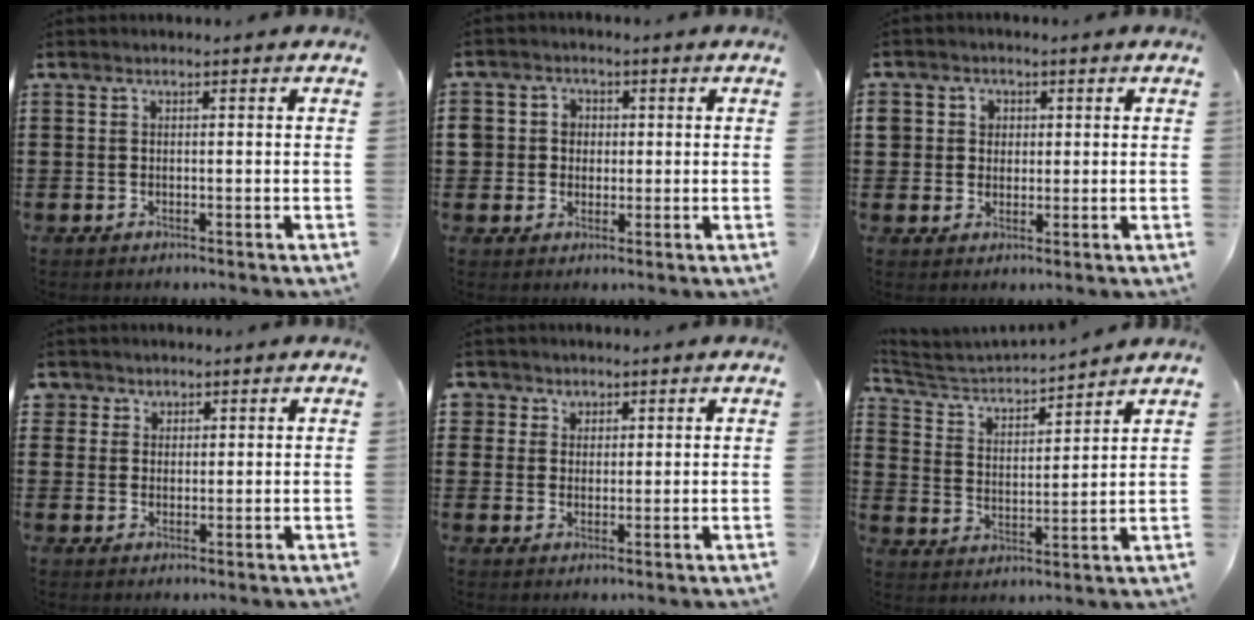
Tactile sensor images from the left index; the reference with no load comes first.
{"total": 3.6, "force": [0.3, 3.5, 0.7], "torque": [-0.032, 0.011, 0.002]}
{"total": 3.2, "force": [0.8, 3.0, 0.2], "torque": [-0.013, 0.008, 0.010]}
{"total": 2.6, "force": [1.7, 2.0, -0.2], "torque": [-0.008, 0.009, 0.031]}
{"total": 3.0, "force": [1.7, 2.5, -0.2], "torque": [-0.010, 0.011, 0.030]}
{"total": 3.9, "force": [3.7, 0.5, 1.1], "torque": [-0.045, -0.030, 0.055]}